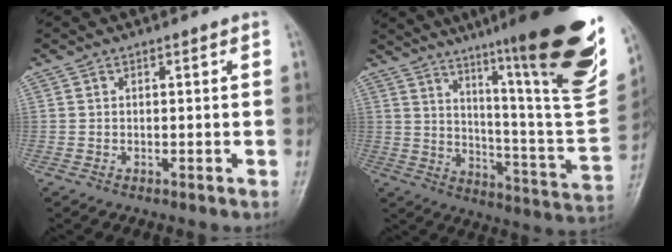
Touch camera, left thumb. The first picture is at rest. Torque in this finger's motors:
{"motor_torque": [1.60, -0.10, 1.68, -1.09, 0.56]}